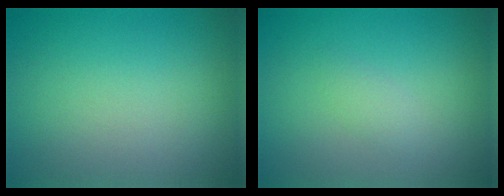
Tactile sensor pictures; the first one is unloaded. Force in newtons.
{"total": 1.1, "press": 1.1, "slide": 0.1}